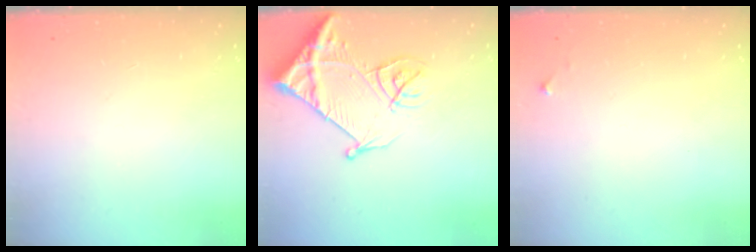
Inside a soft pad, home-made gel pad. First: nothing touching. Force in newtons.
{"total": 13.7, "press": 13.6, "slide": 1.6}
{"total": 3.9, "press": 3.9, "slide": 0.6}